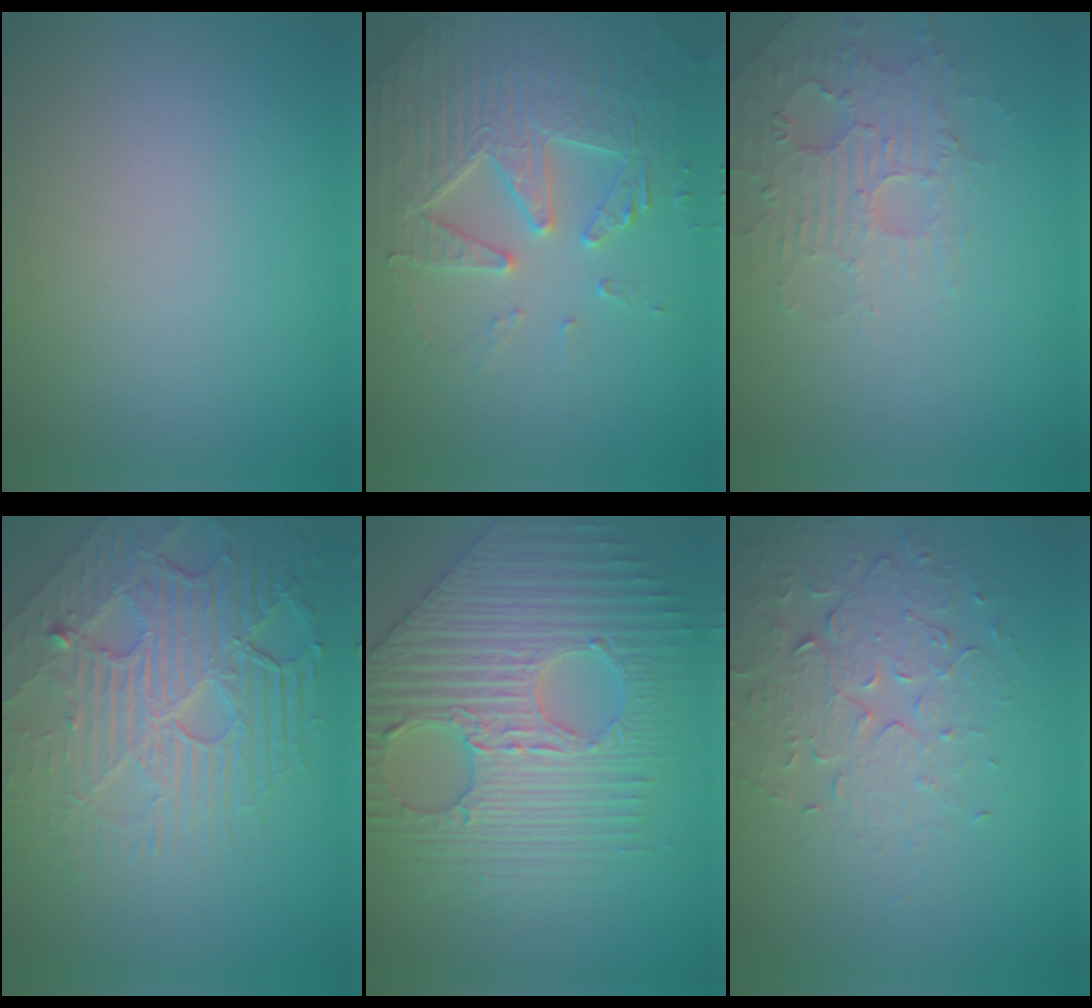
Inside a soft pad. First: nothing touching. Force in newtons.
{"total": 5.0, "press": 4.9, "slide": 1.0}
{"total": 3.7, "press": 3.6, "slide": 0.7}
{"total": 8.6, "press": 5.8, "slide": 6.4}
{"total": 8.2, "press": 6.7, "slide": 4.6}
{"total": 3.9, "press": 3.6, "slide": 1.7}